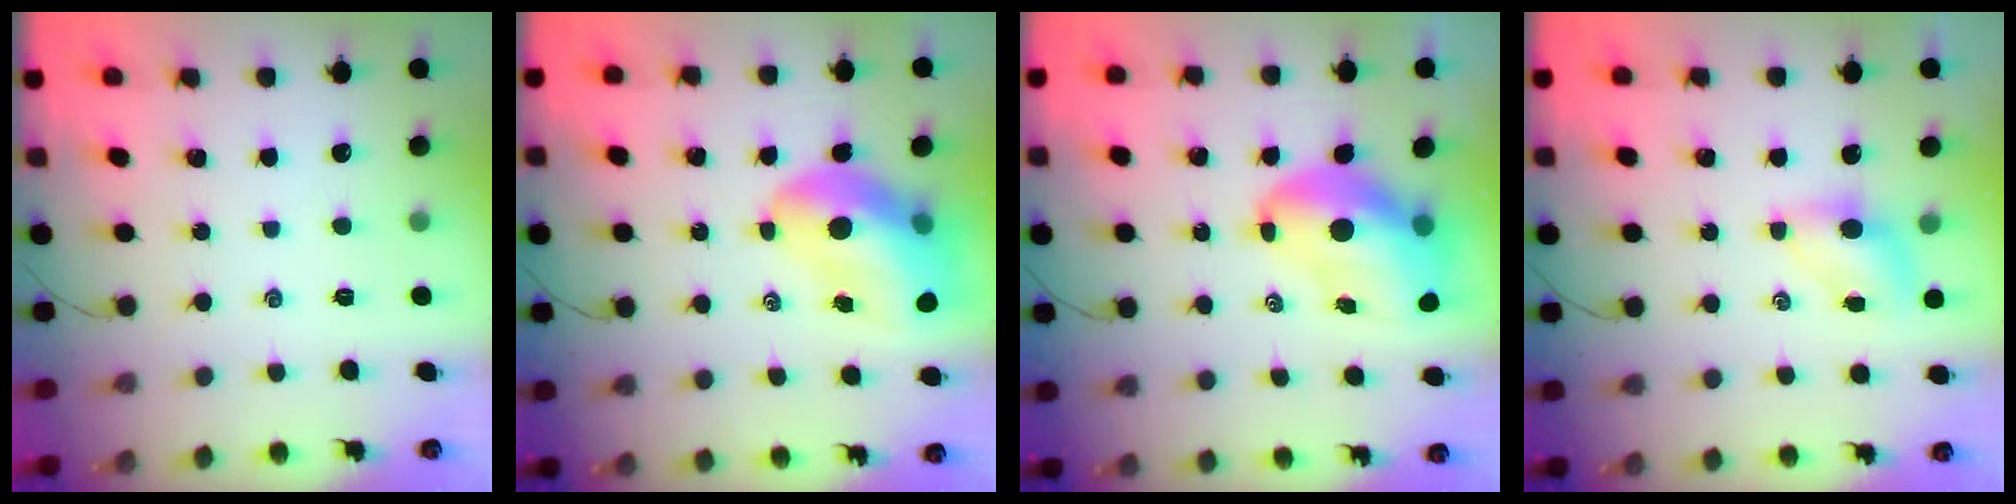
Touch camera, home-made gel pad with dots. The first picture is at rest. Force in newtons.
{"total": 14.2, "press": 13.6, "slide": 4.1}
{"total": 12.1, "press": 11.7, "slide": 3.2}
{"total": 4.6, "press": 4.6, "slide": 0.6}